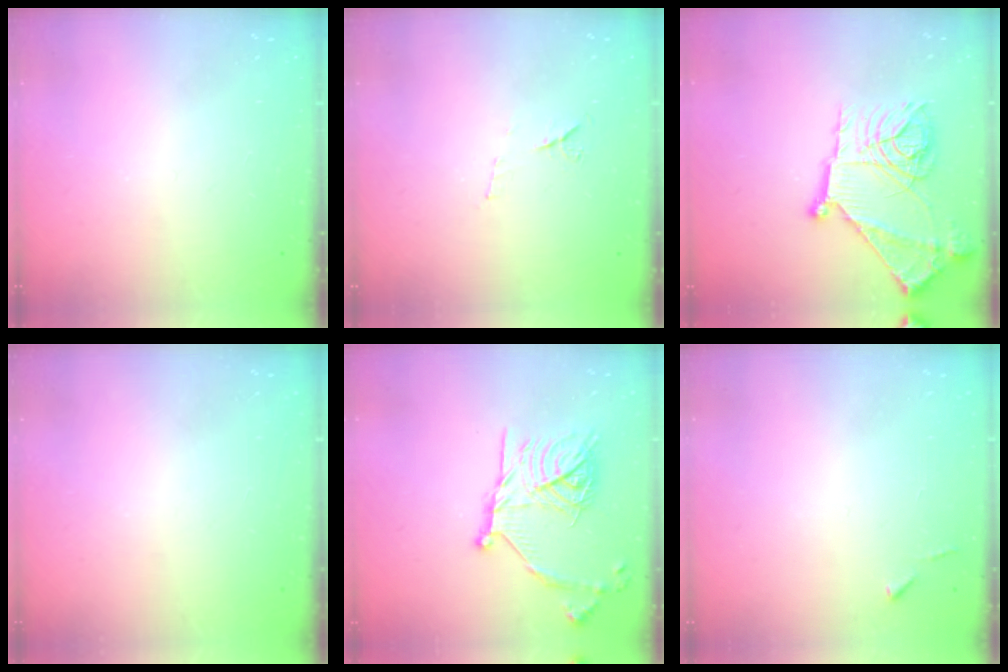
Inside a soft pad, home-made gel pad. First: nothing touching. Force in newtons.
{"total": 6.2, "press": 6.2, "slide": 0.9}
{"total": 22.2, "press": 22.1, "slide": 2.3}
{"total": 0.0}
{"total": 19.4, "press": 19.3, "slide": 1.5}
{"total": 4.3, "press": 4.3, "slide": 0.6}